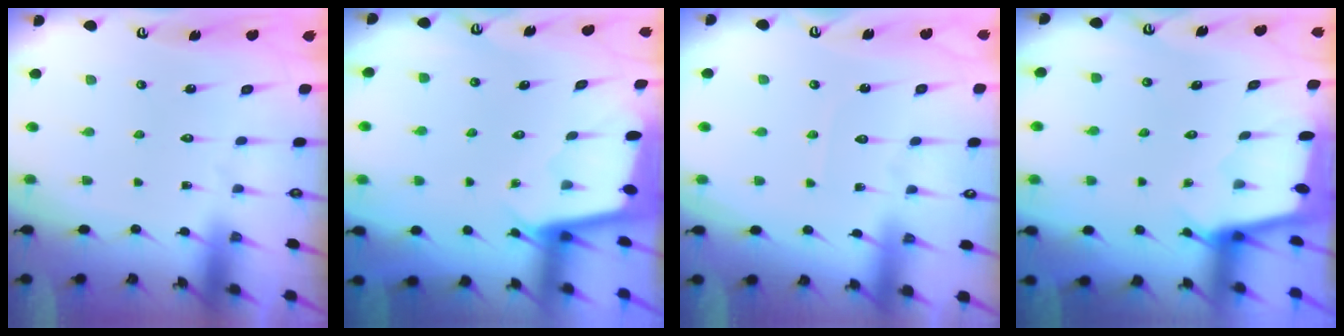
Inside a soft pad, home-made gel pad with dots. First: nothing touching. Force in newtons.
{"total": 1.8, "press": 1.8, "slide": 0.1}
{"total": 3.5, "press": 3.5, "slide": 0.4}
{"total": 2.1, "press": 2.1, "slide": 0.3}